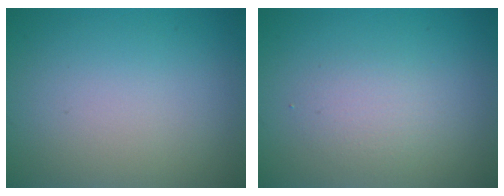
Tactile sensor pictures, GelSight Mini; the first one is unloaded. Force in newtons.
{"total": 1.7, "press": 1.7, "slide": 0.2}